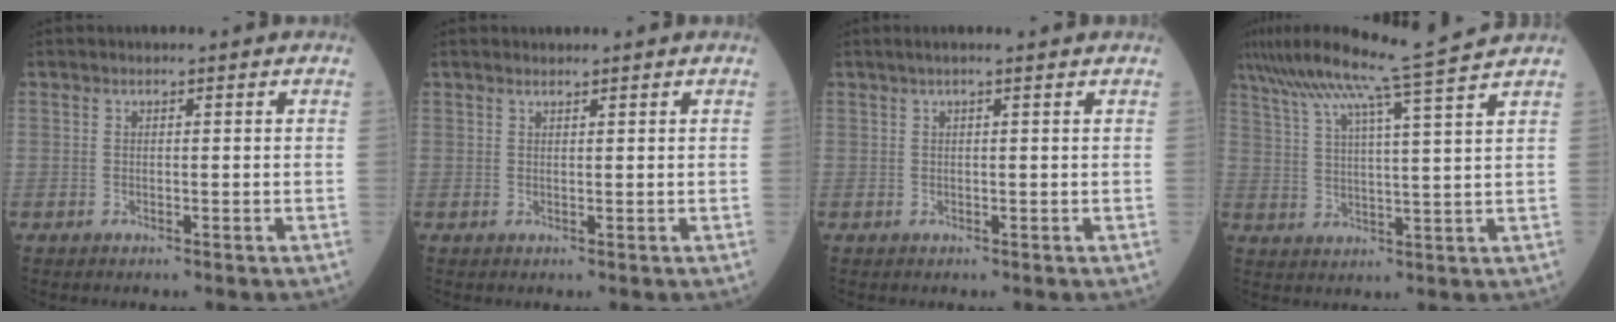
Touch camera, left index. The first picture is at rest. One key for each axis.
{"total": 0.9, "fx": 0.9, "fy": 0.0, "fz": 0.1, "tx": -0.009, "ty": 0.007, "tz": 0.019}
{"total": 3.7, "fx": 3.0, "fy": -0.3, "fz": 2.1, "tx": -0.027, "ty": 0.022, "tz": 0.040}
{"total": 13.8, "fx": 11.4, "fy": -2.7, "fz": 7.4, "tx": -0.132, "ty": -0.009, "tz": 0.171}